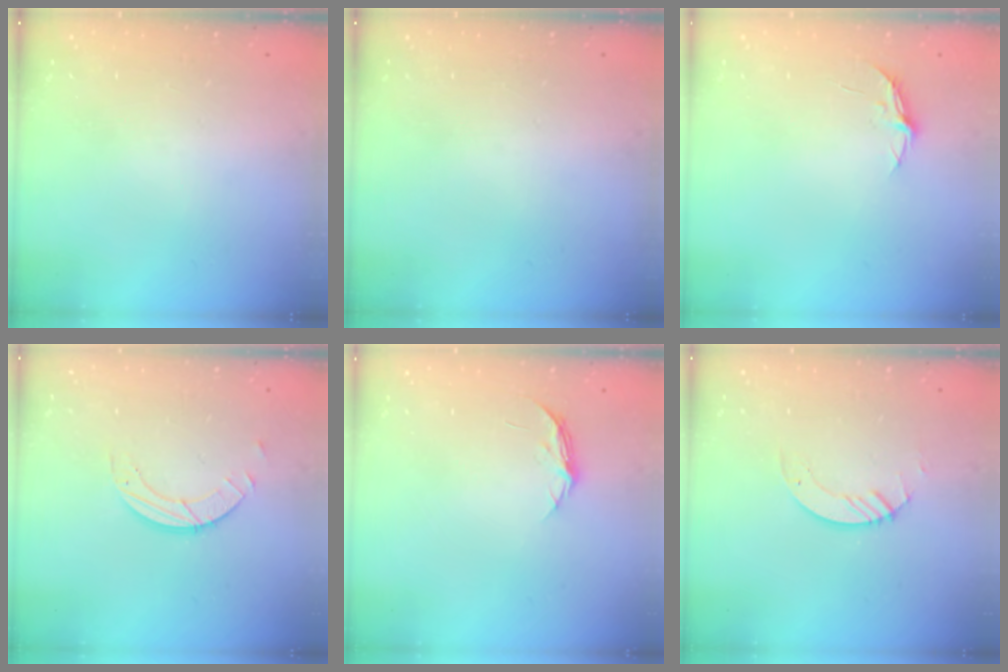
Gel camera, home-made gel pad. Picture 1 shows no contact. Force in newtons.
{"total": 0.0}
{"total": 3.8, "press": 3.8, "slide": 0.3}
{"total": 3.9, "press": 3.9, "slide": 0.1}
{"total": 4.5, "press": 4.5, "slide": 0.5}
{"total": 2.9, "press": 2.9, "slide": 0.3}